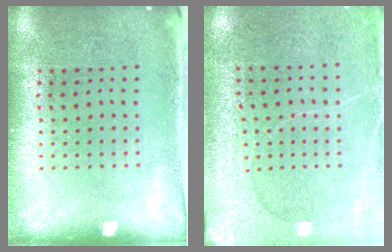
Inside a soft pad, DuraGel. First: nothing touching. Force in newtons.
{"total": 3.0, "press": 3.0, "slide": 0.1}